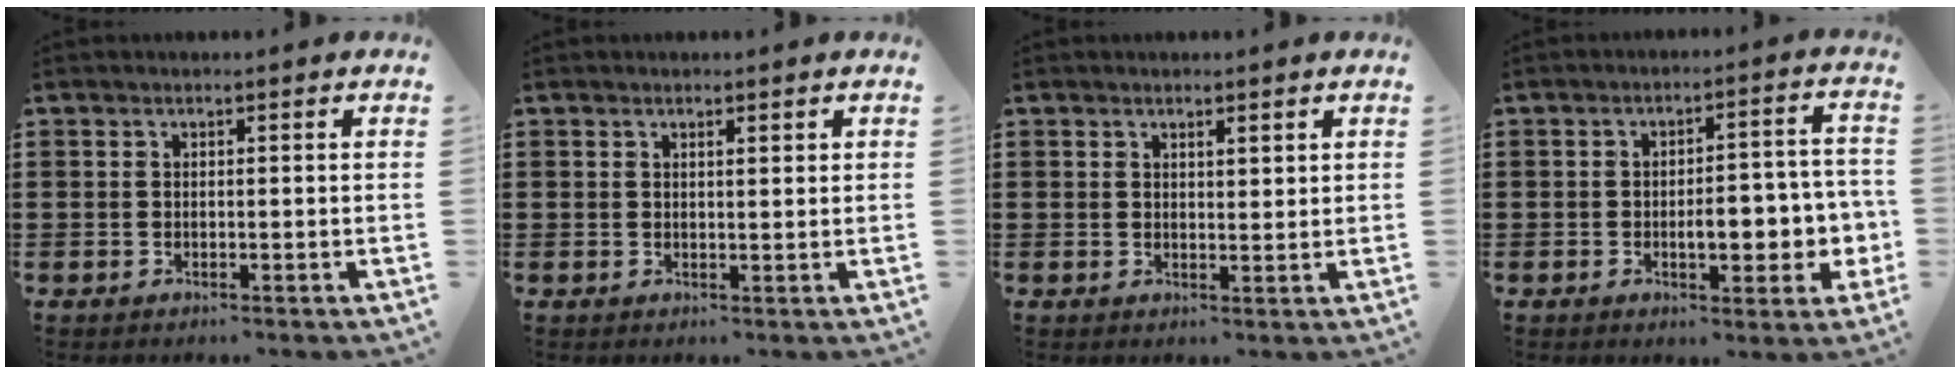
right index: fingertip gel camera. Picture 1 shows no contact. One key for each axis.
{"total": 1.0, "fx": 0.5, "fy": 0.2, "fz": 0.8, "tx": -0.016, "ty": 0.002, "tz": 0.009}
{"total": 1.4, "fx": 1.1, "fy": 0.4, "fz": 0.7, "tx": -0.014, "ty": 0.004, "tz": 0.019}
{"total": 6.9, "fx": -1.5, "fy": 2.9, "fz": 6.0, "tx": -0.071, "ty": -0.005, "tz": -0.033}